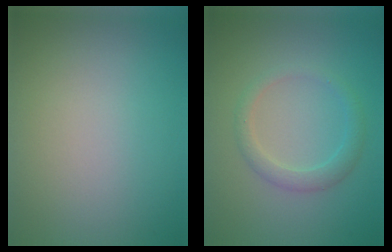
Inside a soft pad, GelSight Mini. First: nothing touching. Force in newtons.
{"total": 2.1, "press": 2.1, "slide": 0.1}